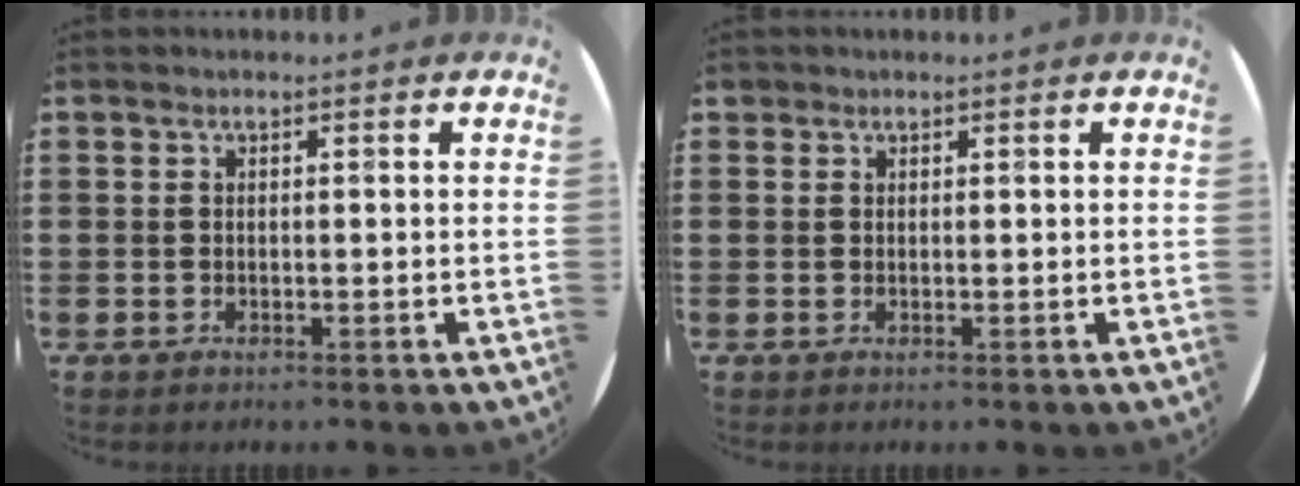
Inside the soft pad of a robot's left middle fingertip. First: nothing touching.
{"total": 0.7, "force": [0.6, 0.4, -0.1], "torque": [0.001, 0.002, 0.012]}